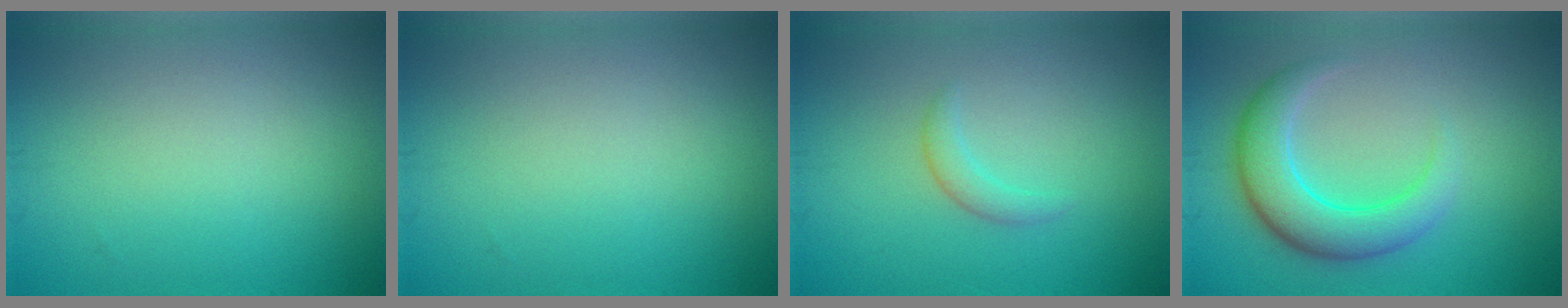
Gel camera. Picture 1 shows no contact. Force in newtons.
{"total": 0.0}
{"total": 1.4, "press": 1.4, "slide": 0.2}
{"total": 5.3, "press": 5.3, "slide": 0.2}